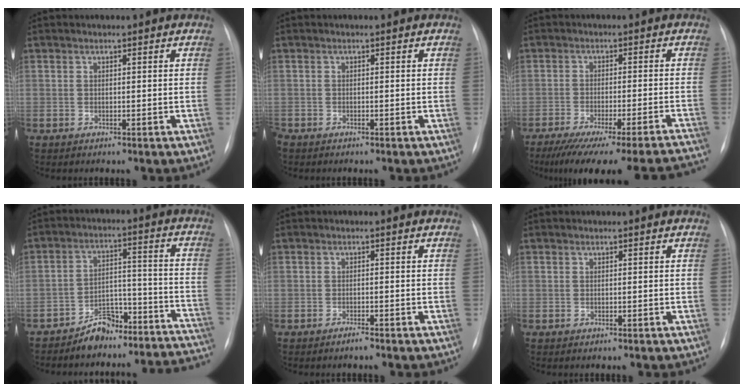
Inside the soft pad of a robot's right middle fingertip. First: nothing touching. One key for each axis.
{"total": 0.7, "fx": -0.6, "fy": 0.3, "fz": 0.2, "tx": -0.006, "ty": -0.001, "tz": -0.012}
{"total": 22.2, "fx": -20.2, "fy": -0.3, "fz": 9.3, "tx": -0.085, "ty": -0.037, "tz": -0.268}
{"total": 14.9, "fx": -13.8, "fy": 4.8, "fz": 2.8, "tx": -0.004, "ty": 0.072, "tz": -0.191}
{"total": 1.0, "fx": -0.8, "fy": -0.1, "fz": 0.5, "tx": -0.012, "ty": -0.001, "tz": -0.015}
{"total": 0.0}